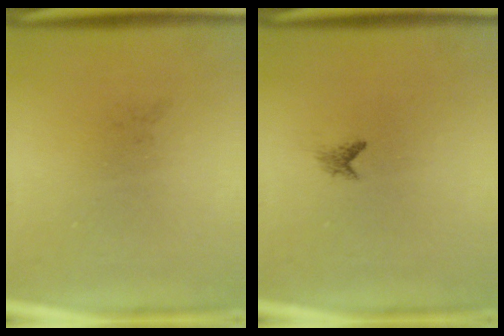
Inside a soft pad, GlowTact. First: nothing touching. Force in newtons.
{"total": 0.8}